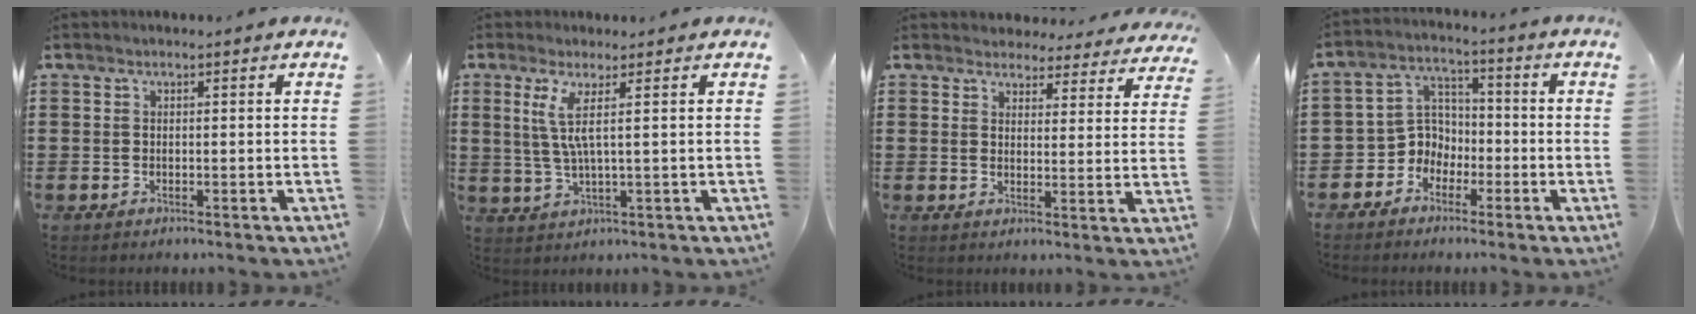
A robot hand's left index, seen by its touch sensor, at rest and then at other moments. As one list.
[{"total": 4.9, "force": [1.4, -0.2, 4.7], "torque": [-0.109, -0.015, 0.018]}, {"total": 3.9, "force": [3.8, 0.8, 0.2], "torque": [-0.014, -0.020, 0.066]}, {"total": 5.3, "force": [-2.6, 4.5, 1.1], "torque": [-0.049, 0.001, -0.059]}]